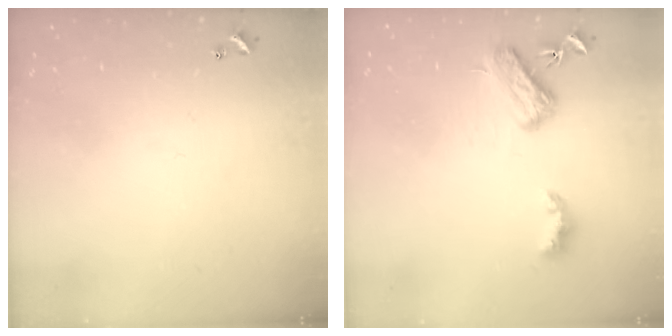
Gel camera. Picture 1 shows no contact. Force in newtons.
{"total": 5.3, "press": 5.3, "slide": 0.6}